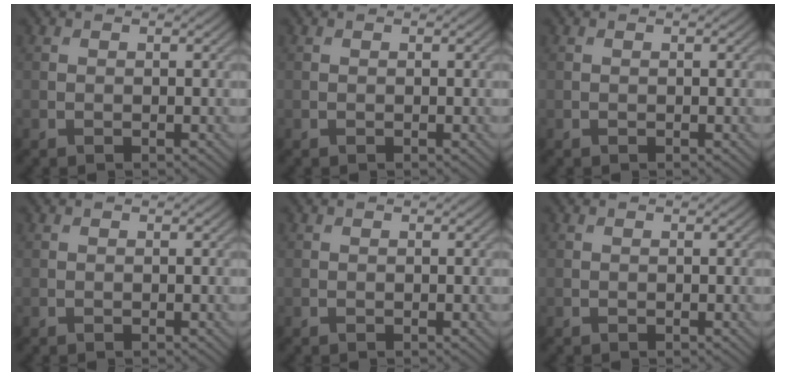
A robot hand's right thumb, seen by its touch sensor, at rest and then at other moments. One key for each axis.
{"total": 0.0}
{"total": 0.0}
{"total": 0.0}
{"total": 0.0}
{"total": 0.0}